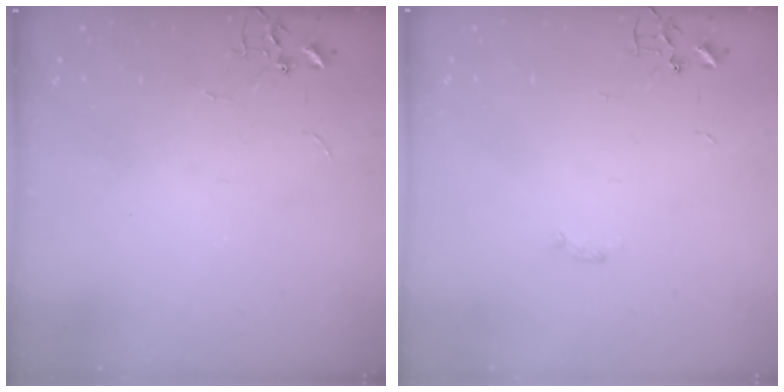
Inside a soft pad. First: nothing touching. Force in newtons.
{"total": 1.2, "press": 1.1, "slide": 0.3}